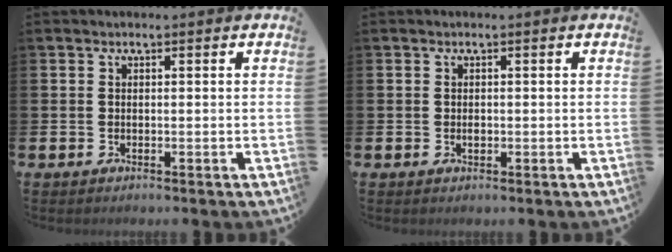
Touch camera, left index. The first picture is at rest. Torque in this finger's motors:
{"motor_torque": [0.30, 0.20, 0.00, 0.00]}